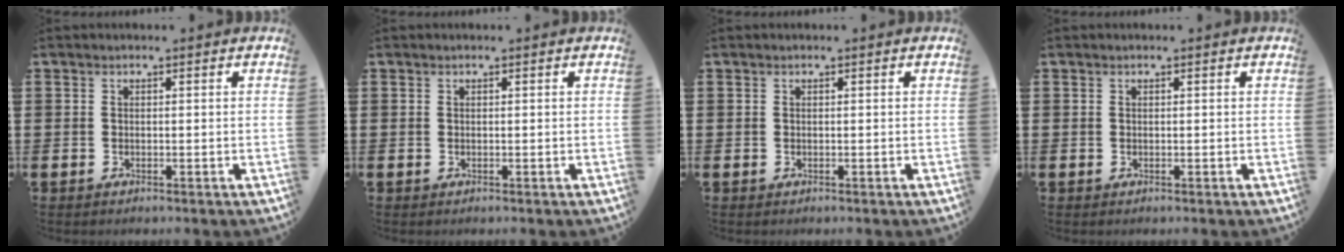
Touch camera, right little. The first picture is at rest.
{"total": 0.0}
{"total": 0.0}
{"total": 0.0}